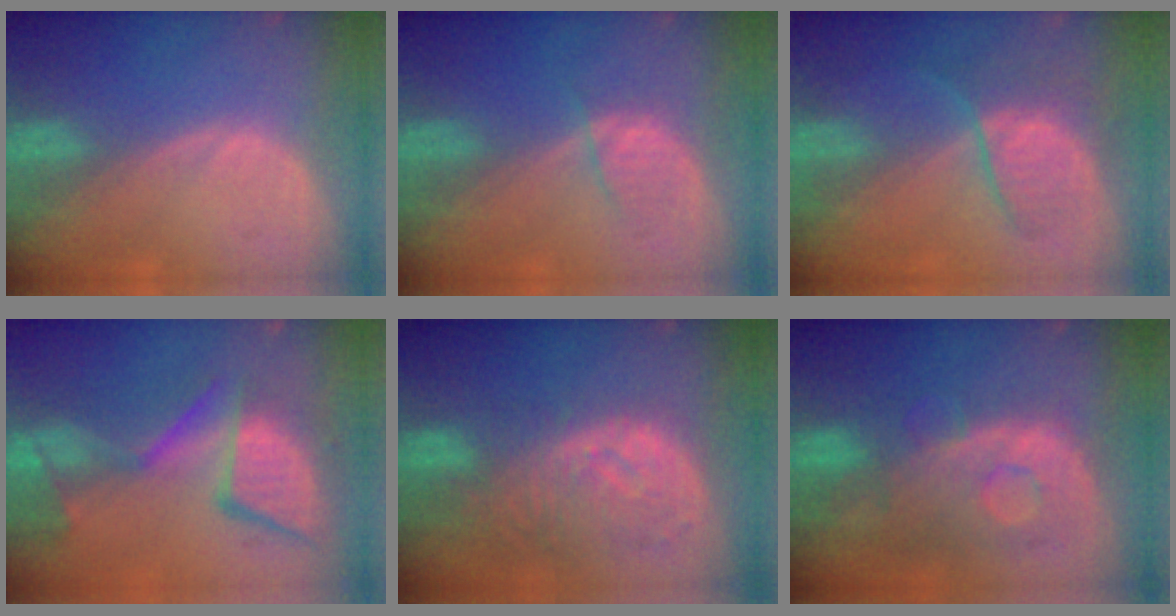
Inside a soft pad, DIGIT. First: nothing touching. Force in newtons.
{"total": 2.1, "press": 2.1, "slide": 0.3}
{"total": 6.6, "press": 6.2, "slide": 2.3}
{"total": 12.6, "press": 11.2, "slide": 5.8}
{"total": 10.9, "press": 9.6, "slide": 5.1}
{"total": 10.7, "press": 9.5, "slide": 4.8}